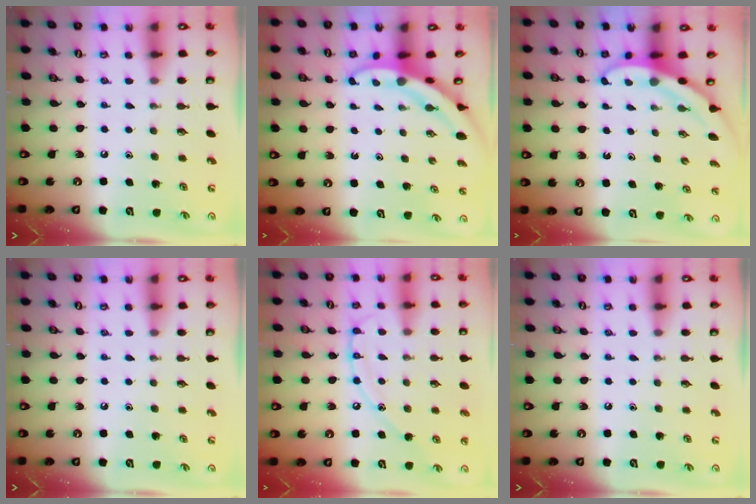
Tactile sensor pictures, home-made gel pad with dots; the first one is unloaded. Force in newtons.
{"total": 3.1, "press": 3.1, "slide": 0.3}
{"total": 3.2, "press": 3.2, "slide": 0.2}
{"total": 0.0}
{"total": 11.0, "press": 11.0, "slide": 0.9}
{"total": 0.0}